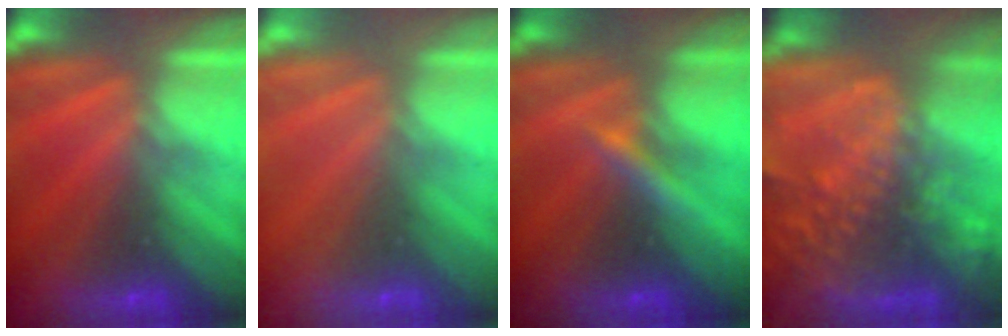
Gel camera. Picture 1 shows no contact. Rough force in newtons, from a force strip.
{"total": 2.9}
{"total": 2.9}
{"total": 6.0}